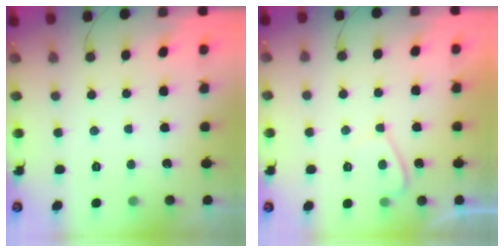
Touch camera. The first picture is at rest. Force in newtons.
{"total": 2.5, "press": 2.3, "slide": 0.8}